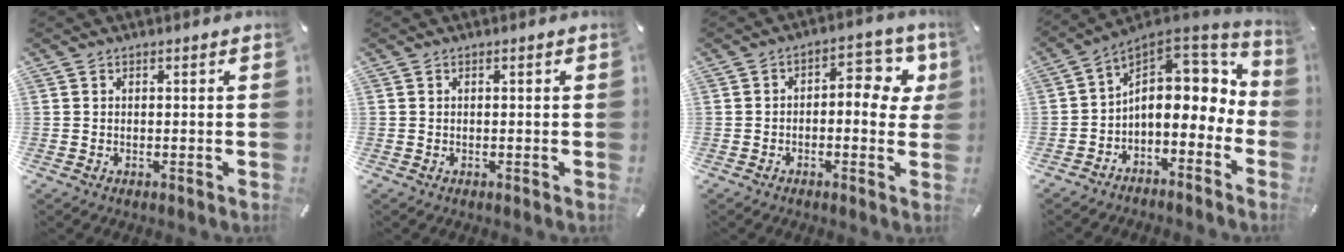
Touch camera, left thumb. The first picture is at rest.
{"total": 0.0}
{"total": 8.3, "force": [1.2, 4.7, 6.8], "torque": [-0.074, -0.019, 0.009]}
{"total": 13.1, "force": [2.1, 9.0, 9.3], "torque": [-0.119, -0.027, 0.037]}